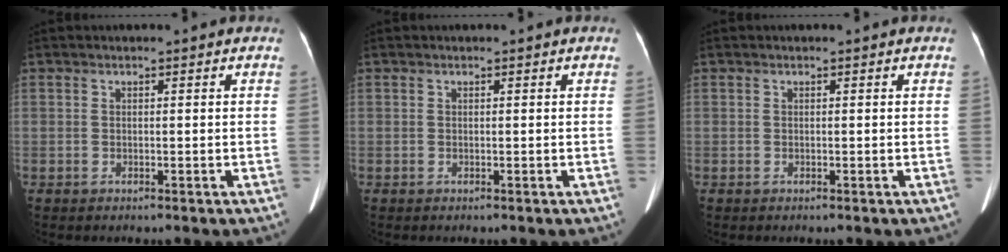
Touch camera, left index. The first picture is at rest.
{"total": 0.0}
{"total": 0.0}